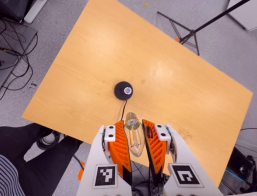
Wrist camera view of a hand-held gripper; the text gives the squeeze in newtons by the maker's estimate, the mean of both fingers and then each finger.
{"total": 20.6, "left": 22.8, "right": 18.4}